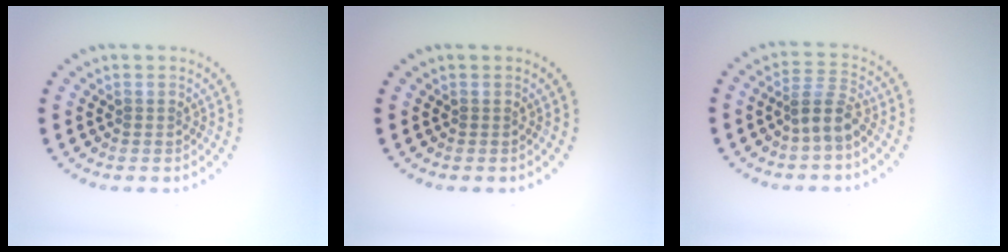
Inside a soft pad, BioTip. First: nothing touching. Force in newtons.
{"total": 0.0}
{"total": 2.8, "press": 2.2, "slide": 1.8}